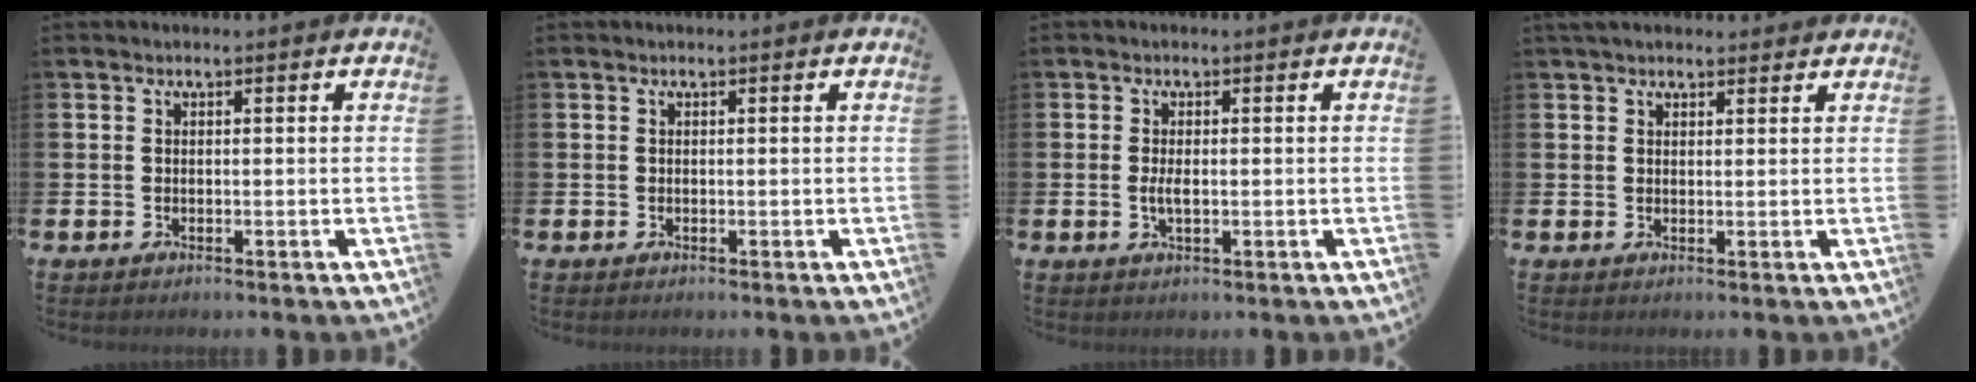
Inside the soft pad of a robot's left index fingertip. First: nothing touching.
{"total": 0.0}
{"total": 1.9, "force": [-0.1, 0.7, 1.8], "torque": [-0.028, -0.001, -0.004]}
{"total": 2.4, "force": [2.2, 0.9, 0.6], "torque": [-0.002, -0.003, 0.038]}